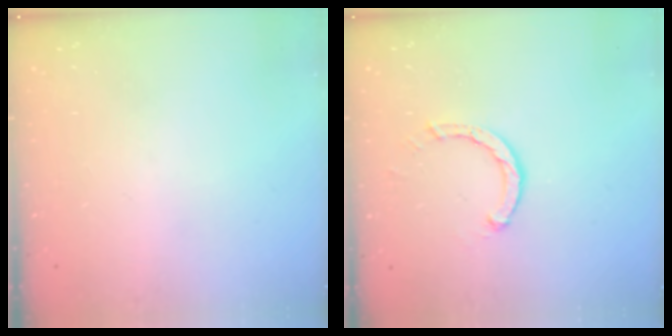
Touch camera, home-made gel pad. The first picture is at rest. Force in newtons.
{"total": 2.6, "press": 2.6, "slide": 0.3}